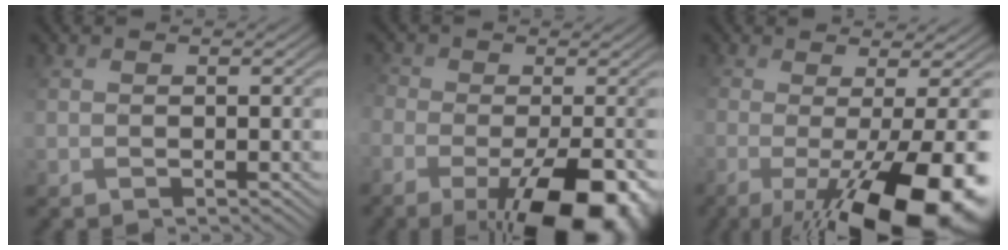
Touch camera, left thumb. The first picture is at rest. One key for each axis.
{"total": 14.8, "fx": -6.4, "fy": 7.5, "fz": 11.1, "tx": -0.194, "ty": -0.024, "tz": -0.091}
{"total": 17.3, "fx": -5.2, "fy": 5.2, "fz": 15.7, "tx": -0.192, "ty": -0.021, "tz": -0.068}